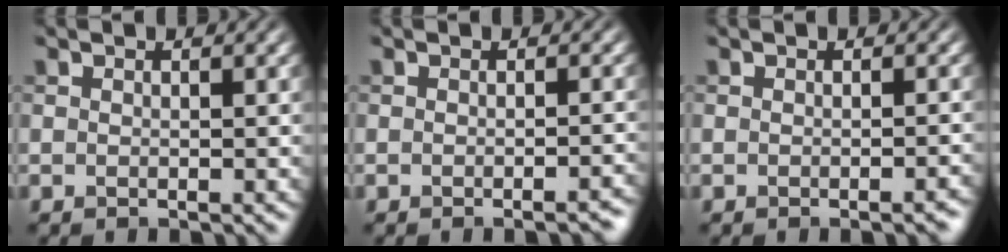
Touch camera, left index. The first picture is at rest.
{"total": 1.6, "force": [-1.1, 0.3, 1.1], "torque": [-0.009, 0.003, -0.014]}
{"total": 1.2, "force": [-0.7, 0.2, 1.0], "torque": [-0.010, 0.000, -0.009]}